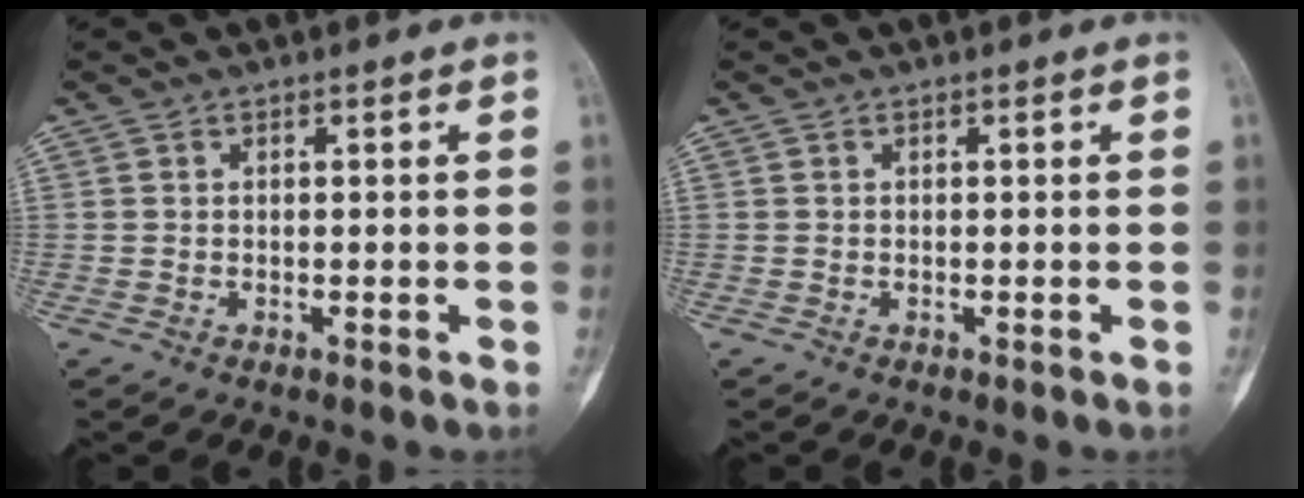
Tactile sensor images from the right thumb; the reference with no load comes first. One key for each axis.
{"total": 0.0}